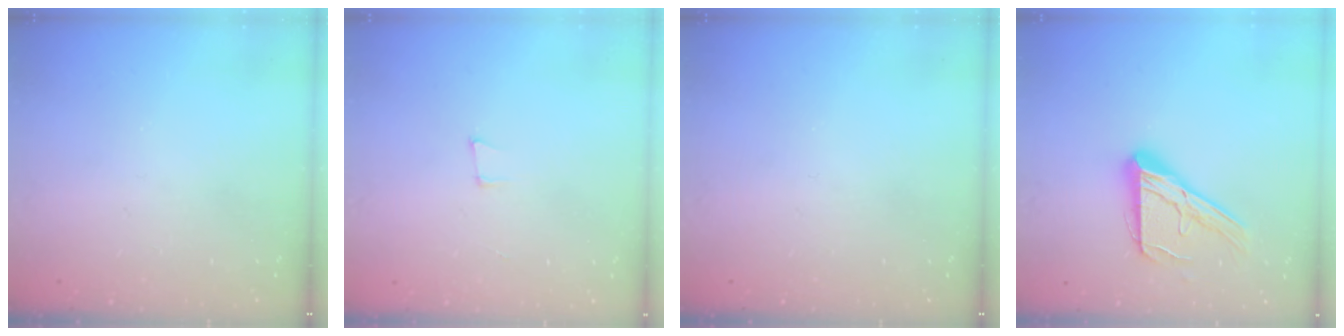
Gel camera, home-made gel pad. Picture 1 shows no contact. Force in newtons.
{"total": 4.1, "press": 3.2, "slide": 2.7}
{"total": 0.0}
{"total": 15.7, "press": 15.7, "slide": 1.5}